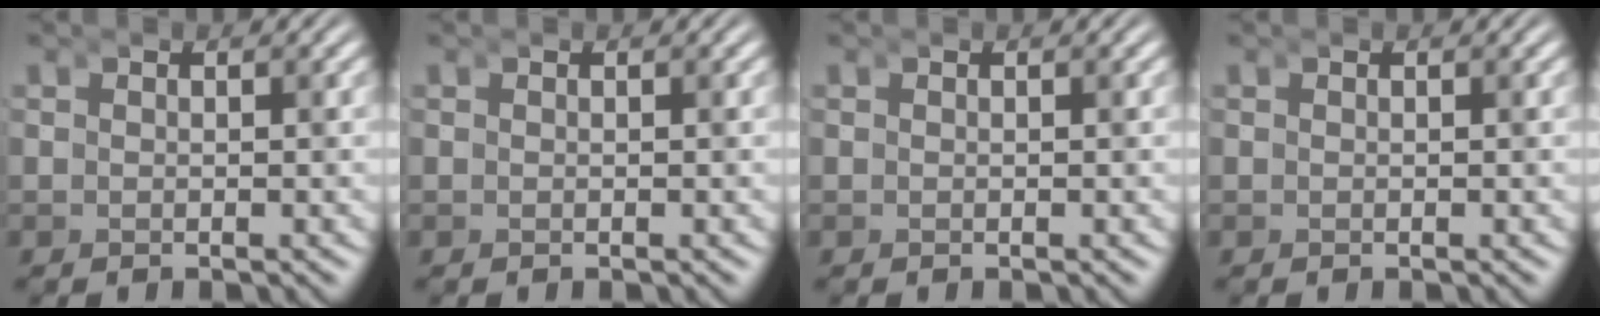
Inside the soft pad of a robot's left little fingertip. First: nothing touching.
{"total": 0.0}
{"total": 0.0}
{"total": 0.0}